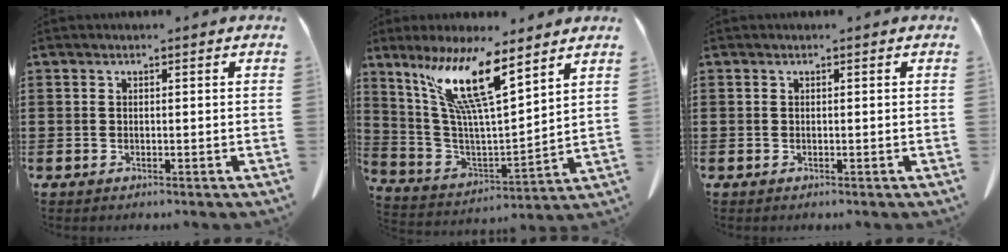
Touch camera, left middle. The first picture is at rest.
{"total": 13.0, "force": [8.4, 2.2, 9.7], "torque": [-0.215, -0.034, 0.145]}
{"total": 0.0}